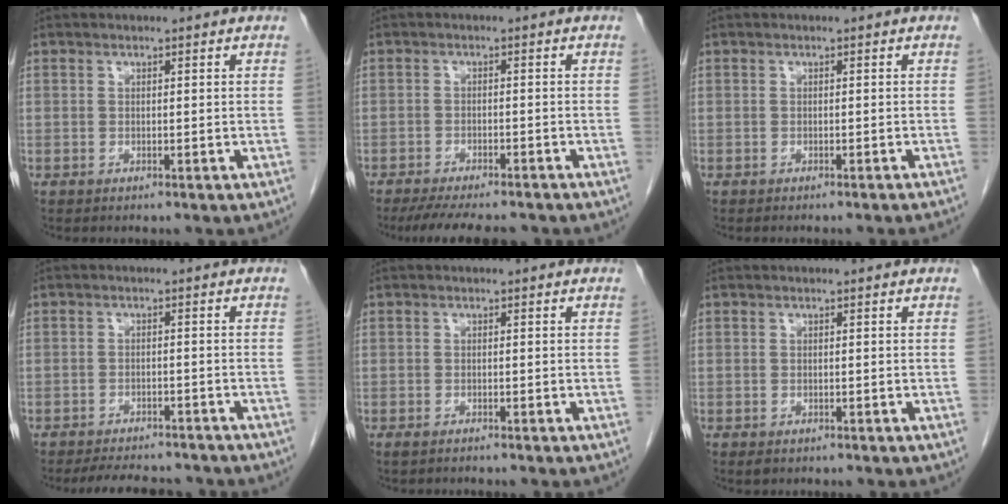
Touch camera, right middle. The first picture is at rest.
{"total": 10.3, "force": [-9.0, 2.0, 4.6], "torque": [-0.069, -0.012, -0.127]}
{"total": 2.8, "force": [-2.5, -0.5, 1.2], "torque": [-0.012, 0.005, -0.030]}
{"total": 8.8, "force": [-8.0, 2.1, 2.8], "torque": [-0.043, -0.003, -0.106]}
{"total": 1.0, "force": [-0.9, 0.1, 0.5], "torque": [-0.012, -0.002, -0.011]}
{"total": 0.8, "force": [-0.5, 0.5, 0.4], "torque": [-0.008, 0.000, -0.003]}